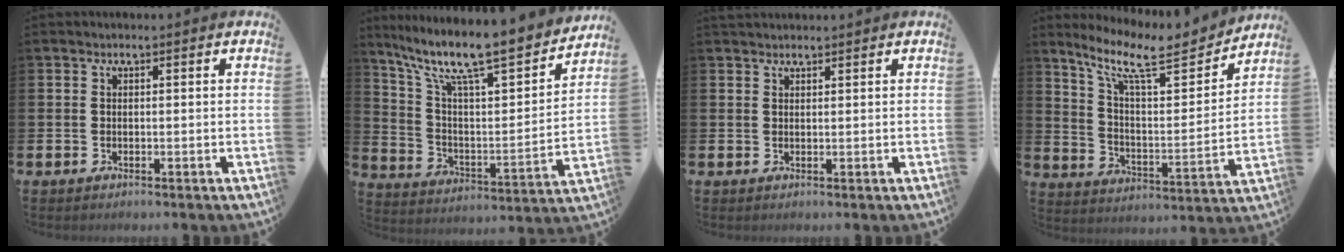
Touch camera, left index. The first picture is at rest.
{"total": 11.1, "force": [9.5, 2.0, 5.3], "torque": [-0.131, -0.074, 0.157]}
{"total": 1.2, "force": [1.2, 0.3, 0.1], "torque": [0.008, -0.001, 0.020]}
{"total": 10.7, "force": [8.7, 2.8, 5.6], "torque": [-0.131, -0.056, 0.146]}